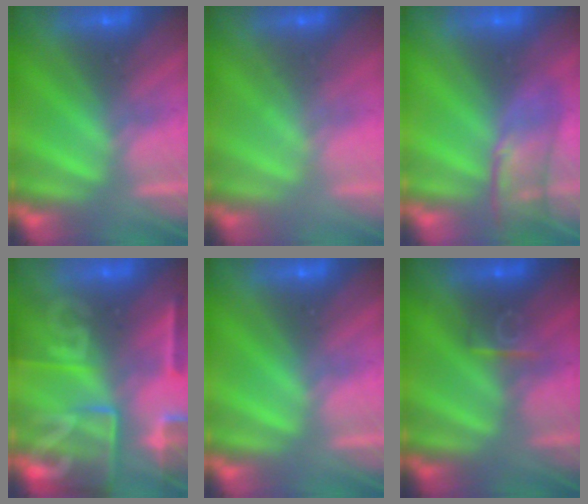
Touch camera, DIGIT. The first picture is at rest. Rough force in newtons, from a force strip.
{"total": 2.2}
{"total": 3.1}
{"total": 8.1}
{"total": 0.0}
{"total": 2.6}